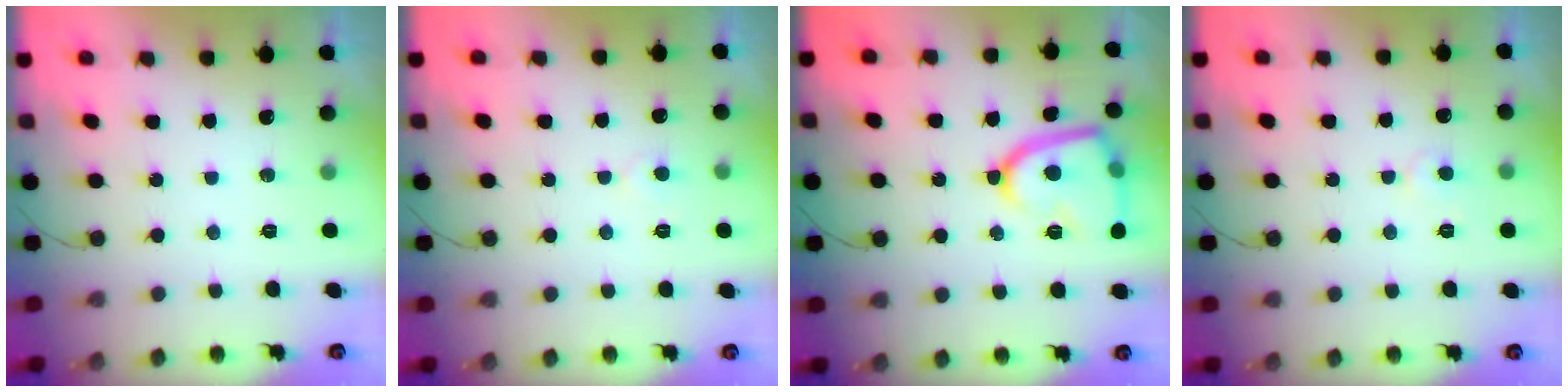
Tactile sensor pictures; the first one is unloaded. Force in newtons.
{"total": 2.9, "press": 2.9, "slide": 0.3}
{"total": 15.5, "press": 15.4, "slide": 1.3}
{"total": 4.6, "press": 4.6, "slide": 0.5}